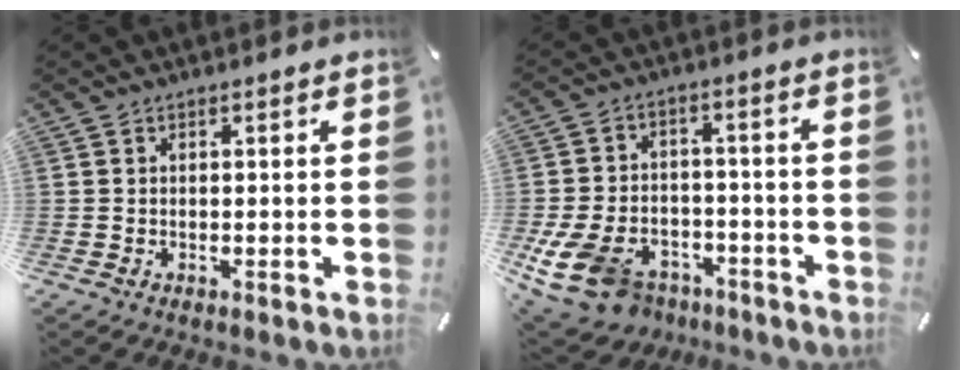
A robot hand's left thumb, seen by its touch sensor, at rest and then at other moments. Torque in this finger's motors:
{"motor_torque": [0.05, 1.39, 0.67, -0.09, 0.41]}